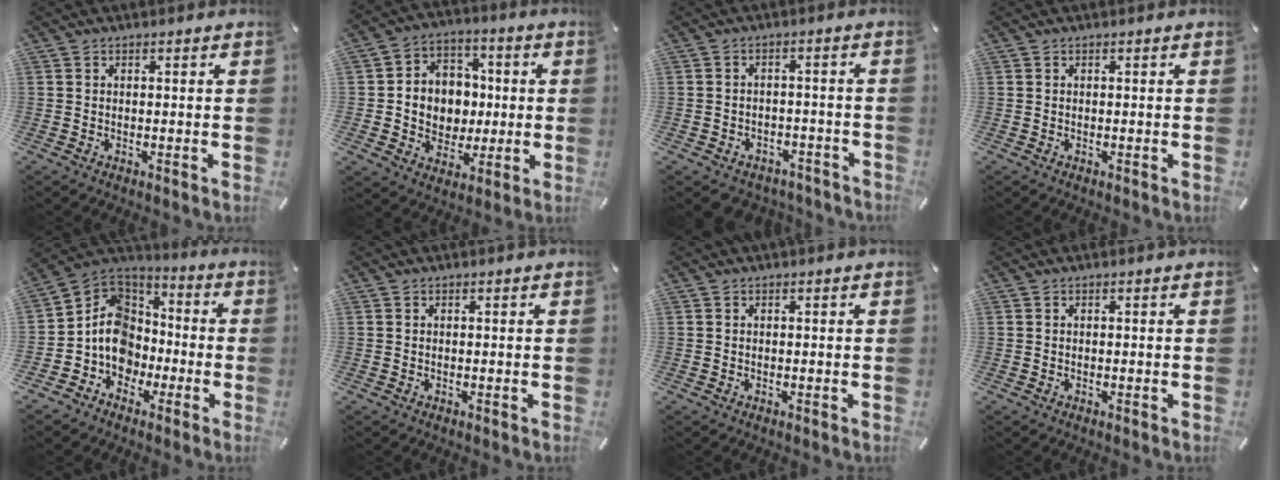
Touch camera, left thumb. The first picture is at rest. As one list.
[{"total": 10.2, "force": [-0.7, 9.8, 2.6], "torque": [-0.044, 0.013, -0.002]}, {"total": 3.9, "force": [-2.7, 2.6, 0.9], "torque": [-0.022, 0.014, -0.055]}, {"total": 0.0}, {"total": 12.4, "force": [-3.7, 10.9, 4.5], "torque": [-0.117, 0.008, -0.069]}, {"total": 0.0}, {"total": 0.0}, {"total": 0.0}]